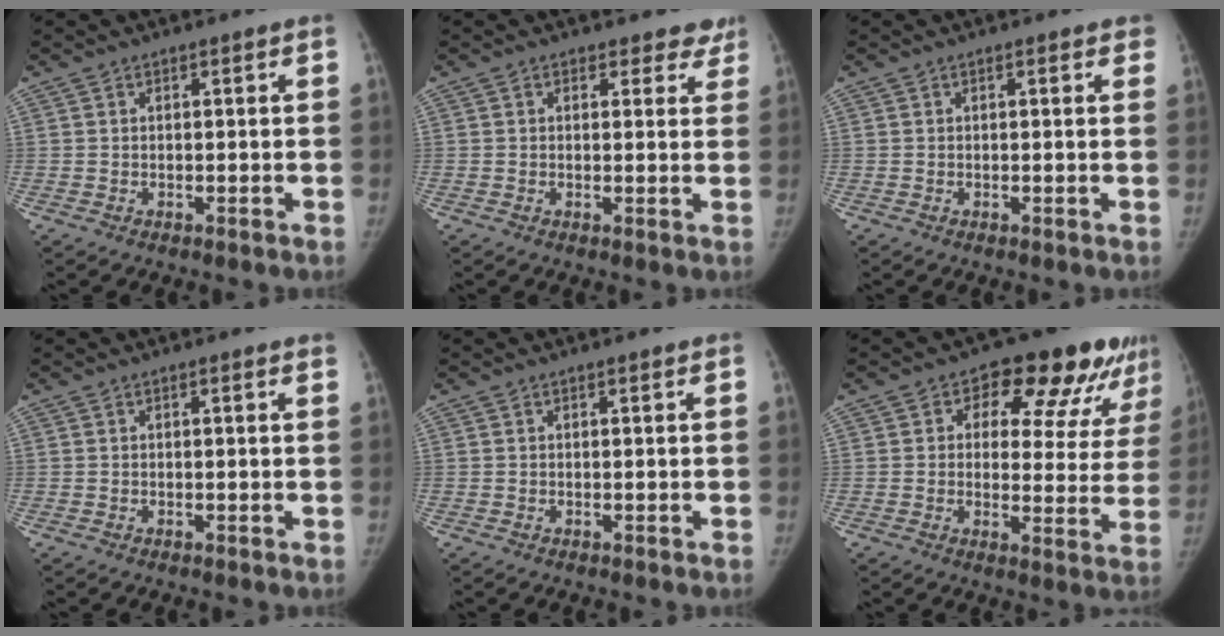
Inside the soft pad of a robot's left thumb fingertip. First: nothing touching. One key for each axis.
{"total": 4.1, "fx": 3.2, "fy": 2.5, "fz": 0.3, "tx": 0.039, "ty": -0.013, "tz": 0.024}
{"total": 1.8, "fx": 1.0, "fy": 0.7, "fz": 1.4, "tx": -0.007, "ty": 0.002, "tz": 0.008}
{"total": 1.2, "fx": 0.8, "fy": 0.1, "fz": 0.8, "tx": -0.007, "ty": 0.004, "tz": 0.008}
{"total": 0.0}
{"total": 16.3, "fx": 9.0, "fy": 8.7, "fz": 10.4, "tx": -0.074, "ty": -0.017, "tz": 0.109}